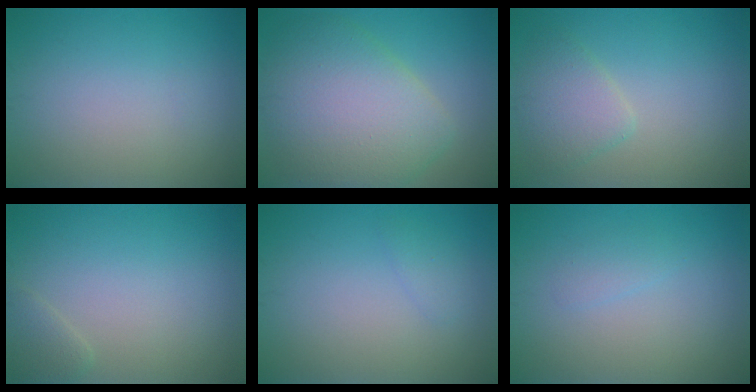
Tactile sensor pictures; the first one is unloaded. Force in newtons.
{"total": 8.7, "press": 8.7, "slide": 0.3}
{"total": 3.0, "press": 3.0, "slide": 0.2}
{"total": 1.3, "press": 1.3, "slide": 0.2}
{"total": 0.9, "press": 0.9, "slide": 0.1}
{"total": 1.0, "press": 1.0, "slide": 0.1}